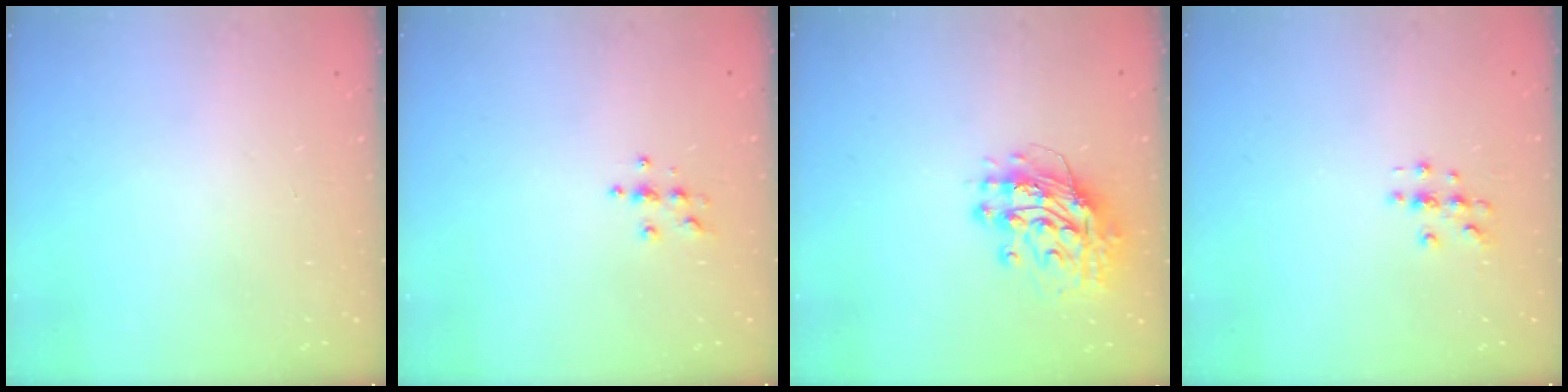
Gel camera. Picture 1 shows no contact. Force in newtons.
{"total": 4.0, "press": 3.9, "slide": 0.4}
{"total": 13.2, "press": 13.1, "slide": 1.2}
{"total": 3.6, "press": 3.5, "slide": 0.4}